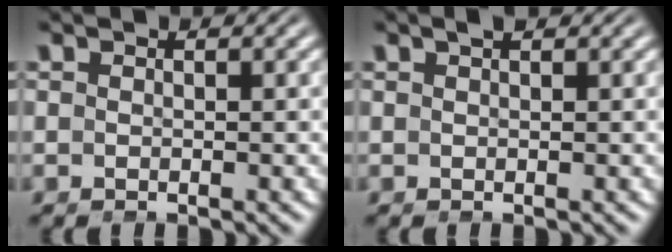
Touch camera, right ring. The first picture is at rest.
{"total": 0.8, "force": [0.7, -0.3, 0.3], "torque": [-0.001, 0.007, 0.014]}